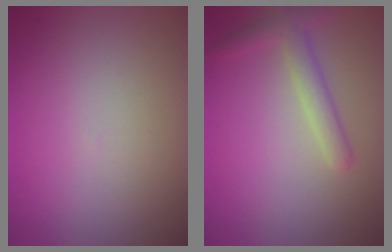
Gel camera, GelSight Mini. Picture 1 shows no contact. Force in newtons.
{"total": 2.6, "press": 2.6, "slide": 0.1}